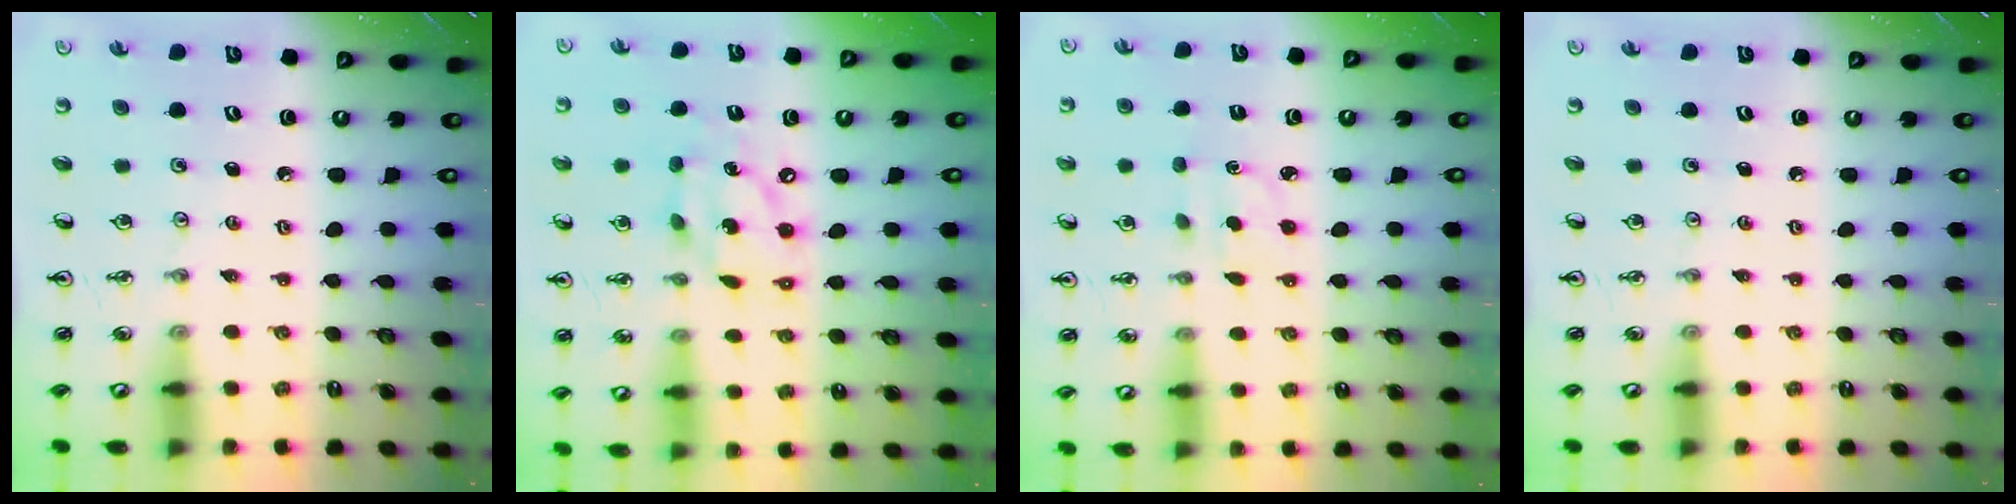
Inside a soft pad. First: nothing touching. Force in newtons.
{"total": 12.3, "press": 12.3, "slide": 1.1}
{"total": 2.0, "press": 1.9, "slide": 0.6}
{"total": 0.0}